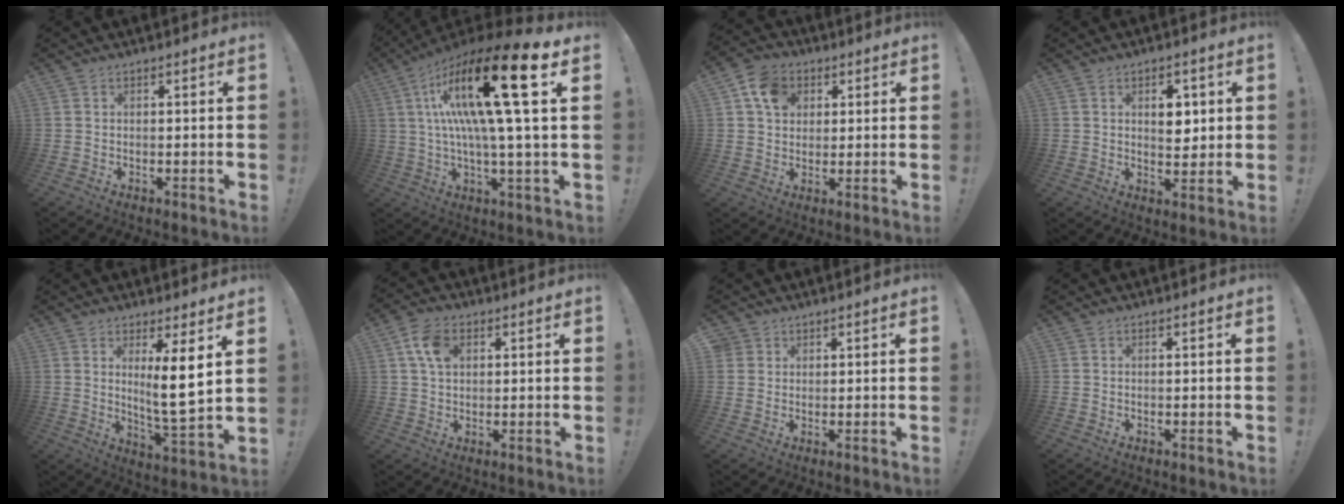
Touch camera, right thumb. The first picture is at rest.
{"total": 24.3, "force": [6.5, 4.0, 23.1], "torque": [-0.420, -0.035, 0.083]}
{"total": 9.7, "force": [3.5, 7.9, 4.4], "torque": [-0.071, -0.002, 0.070]}
{"total": 6.3, "force": [1.9, 4.5, 4.0], "torque": [-0.042, -0.006, 0.027]}
{"total": 10.5, "force": [3.4, 1.1, 9.9], "torque": [-0.155, -0.030, 0.054]}
{"total": 8.2, "force": [2.7, 5.8, 5.1], "torque": [-0.095, 0.008, 0.053]}
{"total": 2.3, "force": [1.6, 1.6, 0.2], "torque": [-0.010, -0.006, 0.031]}
{"total": 0.0}